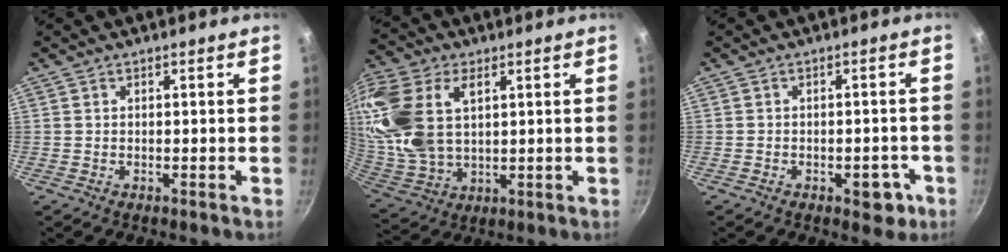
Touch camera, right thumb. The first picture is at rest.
{"total": 20.1, "force": [6.1, 12.6, 14.5], "torque": [-0.312, -0.011, 0.127]}
{"total": 4.8, "force": [-2.2, 2.8, 3.3], "torque": [-0.014, 0.019, -0.018]}